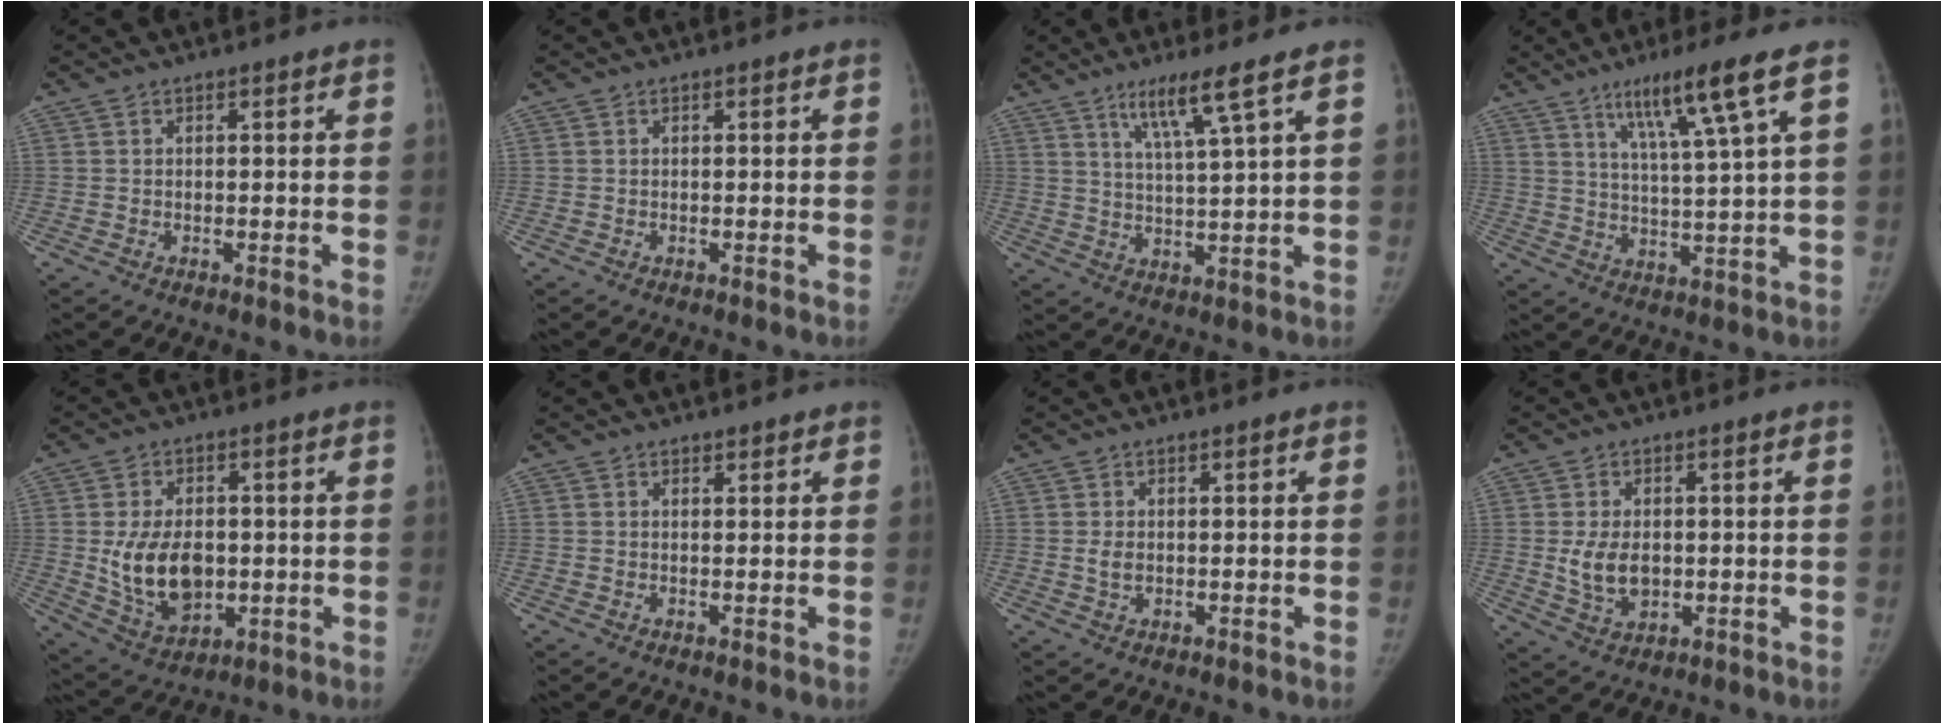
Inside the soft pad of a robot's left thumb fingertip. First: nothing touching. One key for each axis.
{"total": 0.0}
{"total": 7.4, "fx": 4.5, "fy": -0.6, "fz": 5.8, "tx": -0.110, "ty": -0.030, "tz": 0.089}
{"total": 11.4, "fx": 6.1, "fy": -0.5, "fz": 9.6, "tx": -0.166, "ty": -0.027, "tz": 0.106}
{"total": 12.7, "fx": -0.4, "fy": 8.6, "fz": 9.4, "tx": -0.137, "ty": -0.009, "tz": 0.010}
{"total": 1.1, "fx": 0.9, "fy": 0.7, "fz": 0.1, "tx": 0.013, "ty": -0.006, "tz": 0.008}
{"total": 2.2, "fx": 0.1, "fy": 1.6, "fz": 1.5, "tx": -0.026, "ty": -0.003, "tz": 0.004}
{"total": 6.9, "fx": 0.0, "fy": 4.7, "fz": 5.0, "tx": -0.081, "ty": -0.009, "tz": 0.010}